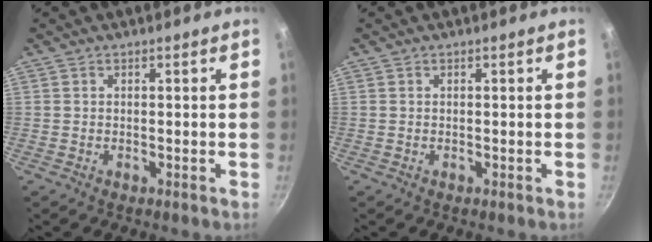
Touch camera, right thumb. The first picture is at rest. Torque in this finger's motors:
{"motor_torque": [-0.13, 0.13, 0.00, 0.00, 0.00]}